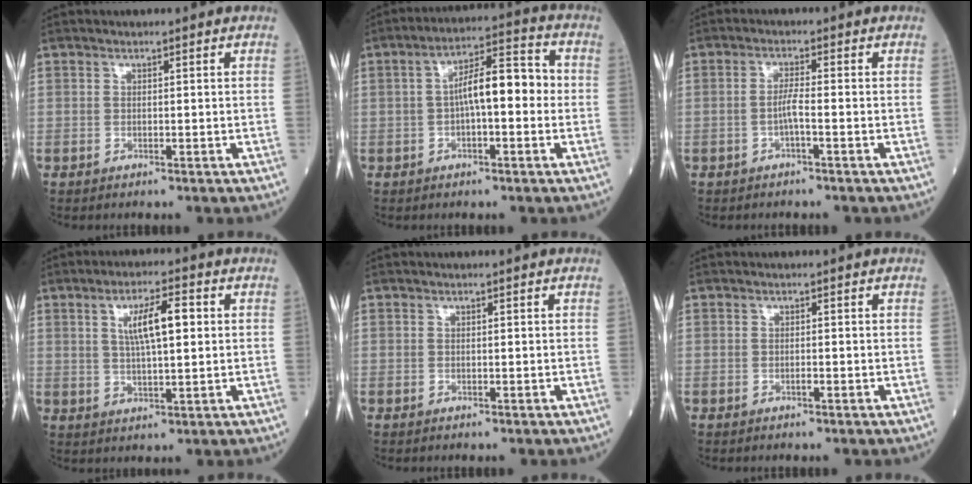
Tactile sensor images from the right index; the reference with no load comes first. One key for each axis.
{"total": 8.8, "fx": -0.2, "fy": 2.4, "fz": 8.4, "tx": -0.142, "ty": 0.035, "tz": -0.007}
{"total": 2.4, "fx": -0.9, "fy": -0.1, "fz": 2.2, "tx": -0.041, "ty": 0.001, "tz": -0.021}
{"total": 7.2, "fx": 1.8, "fy": 1.3, "fz": 6.9, "tx": -0.122, "ty": 0.010, "tz": 0.034}
{"total": 0.0}
{"total": 0.6, "fx": -0.3, "fy": 0.1, "fz": 0.5, "tx": -0.009, "ty": 0.001, "tz": -0.006}